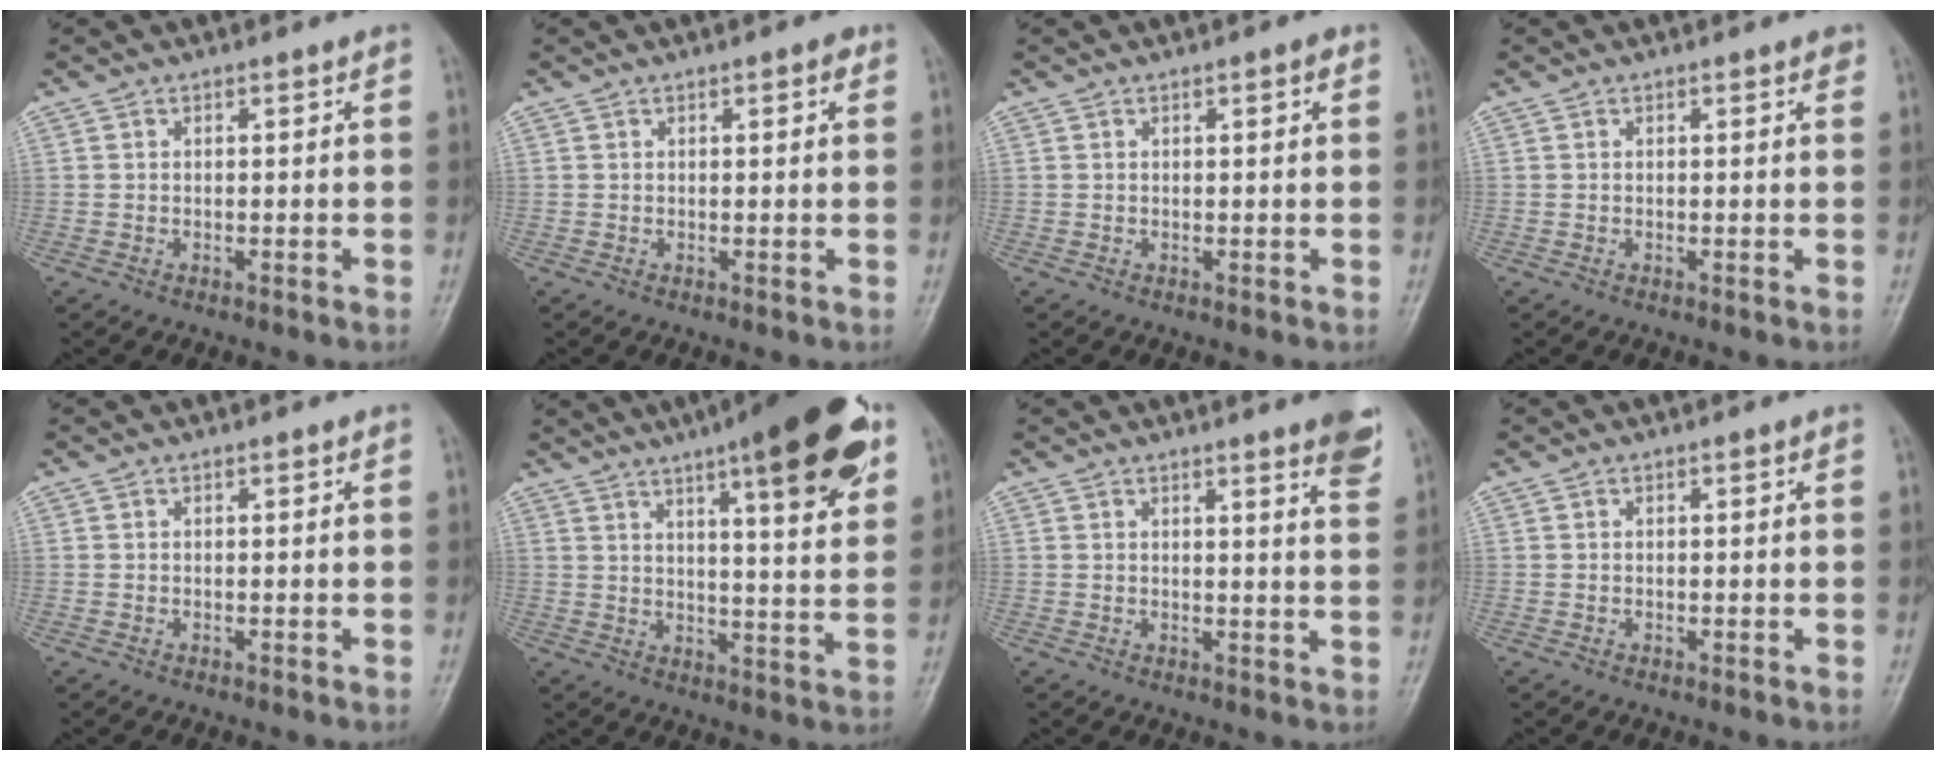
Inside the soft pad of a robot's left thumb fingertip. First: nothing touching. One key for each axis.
{"total": 1.5, "fx": 0.7, "fy": 0.6, "fz": 1.2, "tx": -0.012, "ty": 0.000, "tz": 0.007}
{"total": 1.2, "fx": 0.5, "fy": 0.3, "fz": 1.0, "tx": -0.014, "ty": 0.001, "tz": 0.006}
{"total": 0.9, "fx": 0.6, "fy": 0.4, "fz": 0.6, "tx": -0.007, "ty": -0.001, "tz": 0.003}
{"total": 0.0}
{"total": 19.4, "fx": 10.4, "fy": 4.2, "fz": 15.9, "tx": -0.200, "ty": -0.031, "tz": 0.145}
{"total": 5.6, "fx": 3.8, "fy": 0.5, "fz": 4.1, "tx": -0.041, "ty": -0.021, "tz": 0.039}
{"total": 0.0}